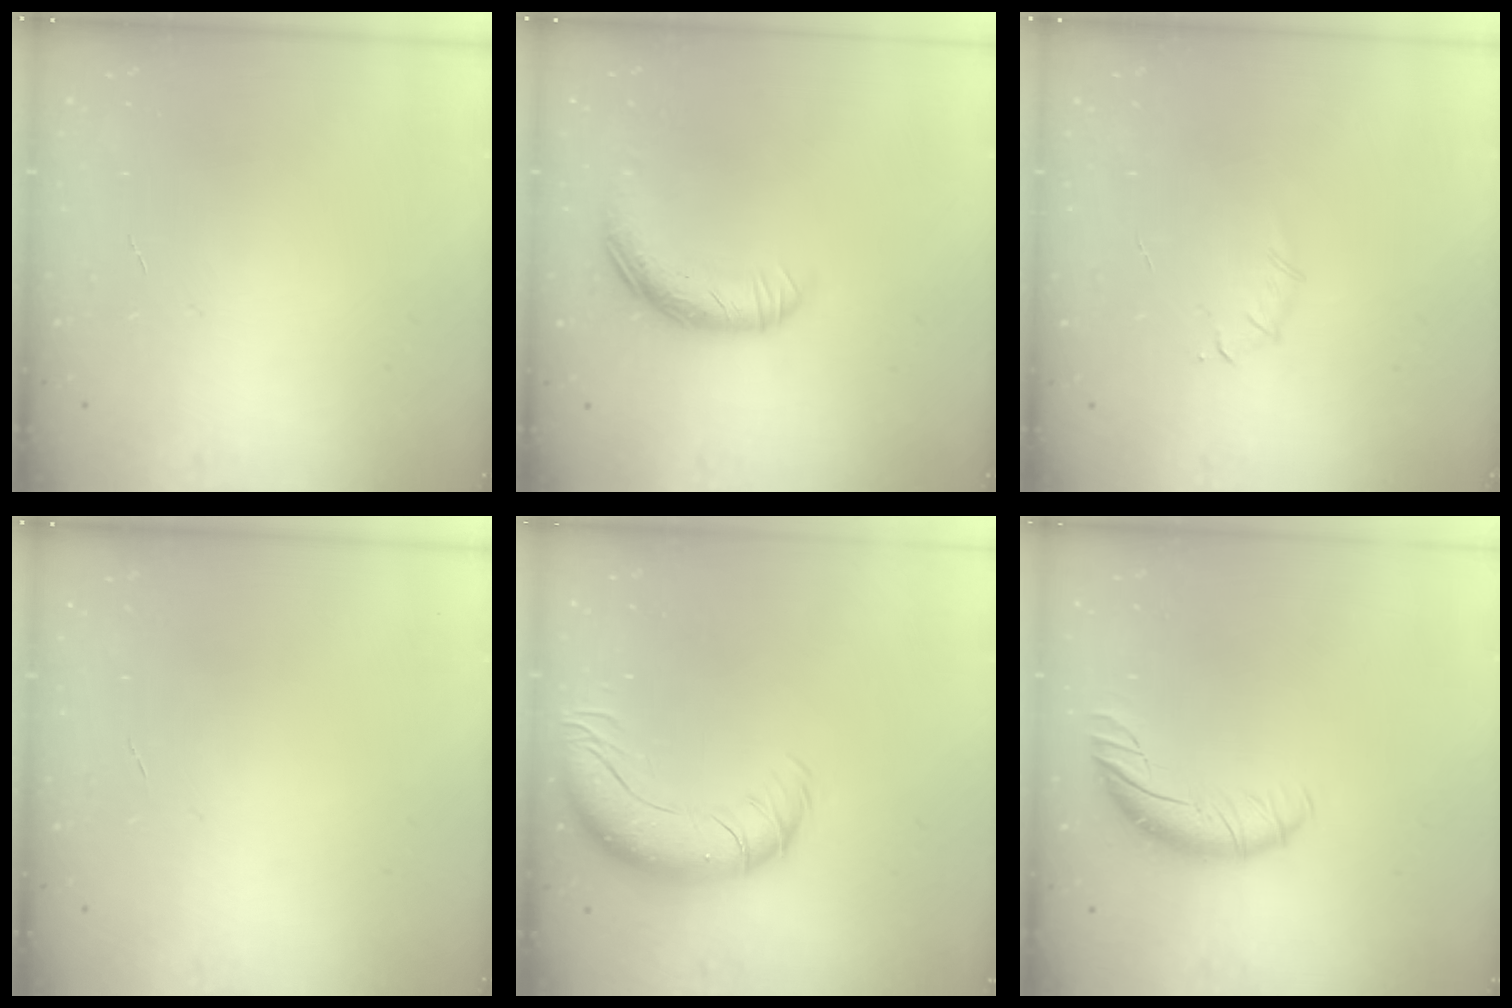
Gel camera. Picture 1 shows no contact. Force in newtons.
{"total": 10.7, "press": 10.7, "slide": 0.5}
{"total": 4.3, "press": 4.0, "slide": 1.4}
{"total": 0.0}
{"total": 11.7, "press": 11.3, "slide": 2.9}
{"total": 9.0, "press": 8.9, "slide": 1.1}